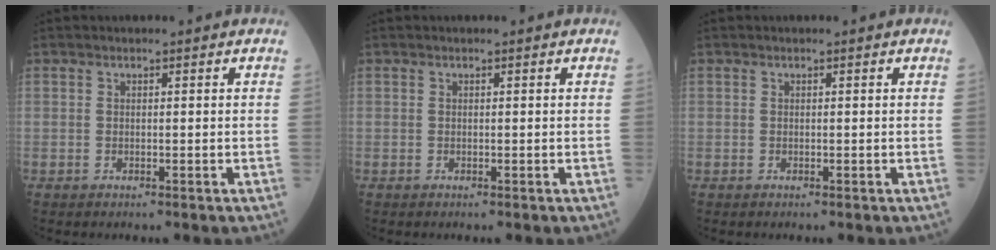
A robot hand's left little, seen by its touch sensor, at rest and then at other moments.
{"total": 0.0}
{"total": 0.0}